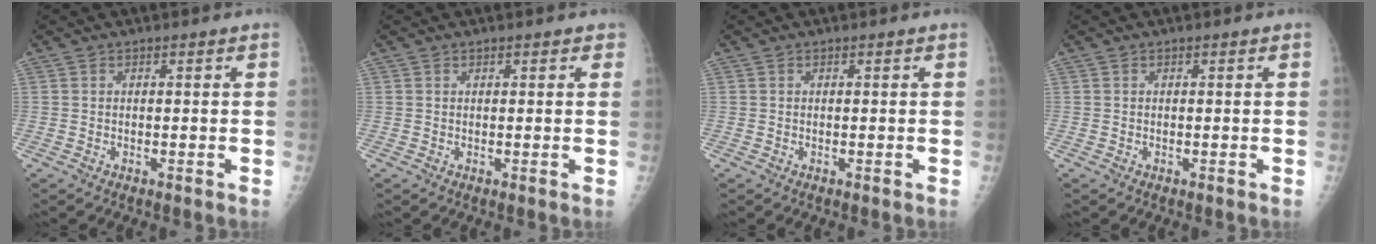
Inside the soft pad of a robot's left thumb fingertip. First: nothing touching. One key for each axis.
{"total": 1.1, "fx": 0.7, "fy": 0.6, "fz": 0.6, "tx": 0.002, "ty": -0.001, "tz": 0.004}
{"total": 0.0}
{"total": 0.0}